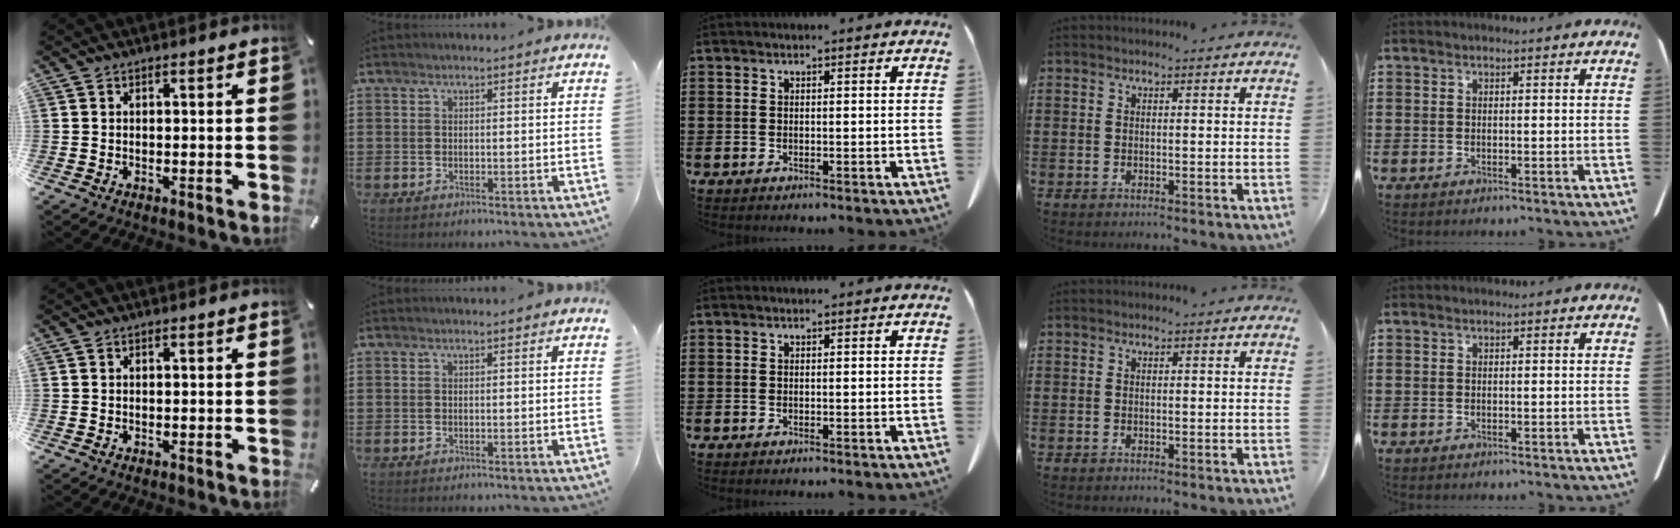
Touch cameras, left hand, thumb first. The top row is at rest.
{}